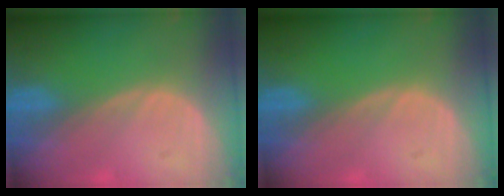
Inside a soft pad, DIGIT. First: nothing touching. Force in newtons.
{"total": 0.0}